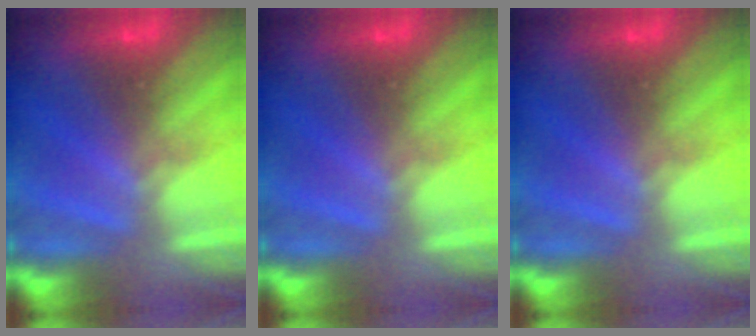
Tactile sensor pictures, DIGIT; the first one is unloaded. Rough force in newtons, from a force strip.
{"total": 0.0}
{"total": 0.0}